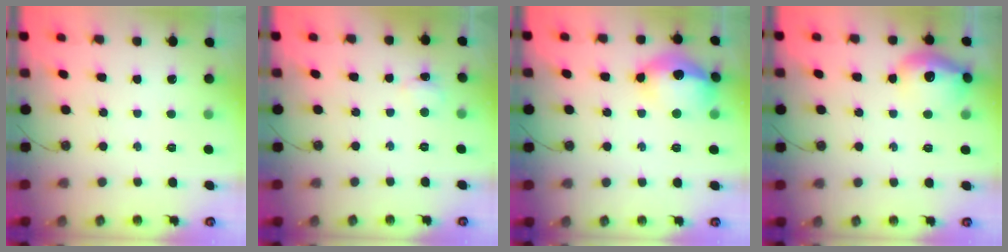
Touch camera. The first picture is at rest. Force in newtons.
{"total": 4.0, "press": 3.6, "slide": 1.8}
{"total": 16.2, "press": 16.2, "slide": 1.4}
{"total": 15.8, "press": 15.8, "slide": 1.0}